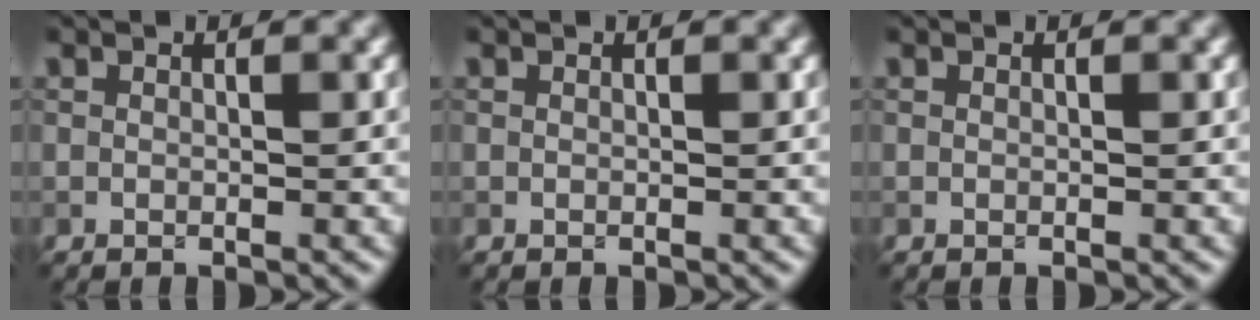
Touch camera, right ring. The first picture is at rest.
{"total": 0.0}
{"total": 0.0}